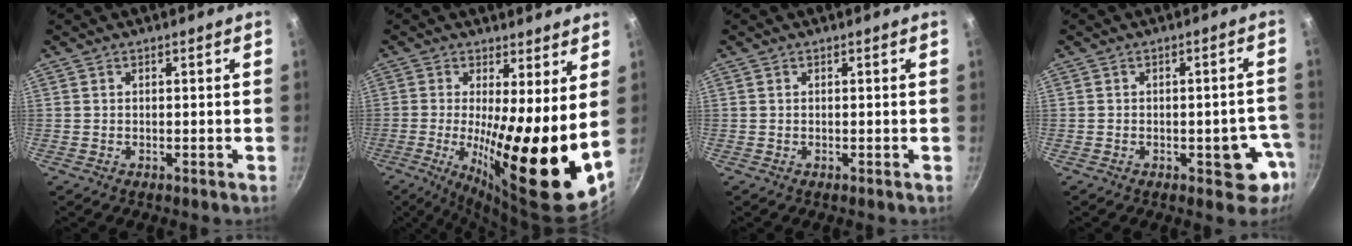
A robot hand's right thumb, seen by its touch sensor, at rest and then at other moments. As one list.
[{"total": 17.8, "force": [-0.2, 3.9, 17.3], "torque": [-0.265, -0.027, -0.002]}, {"total": 0.0}, {"total": 7.8, "force": [-3.0, 4.0, 6.0], "torque": [-0.007, 0.022, -0.036]}]